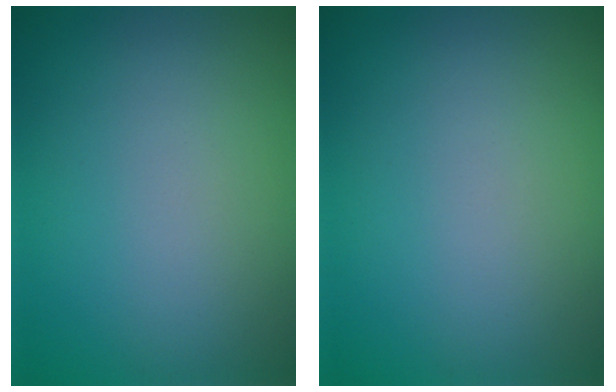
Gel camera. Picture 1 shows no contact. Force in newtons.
{"total": 0.0}